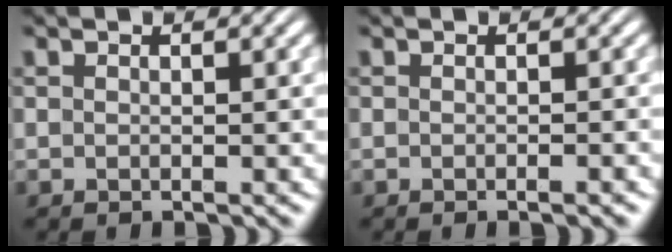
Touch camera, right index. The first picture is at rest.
{"total": 0.8, "force": [-0.7, 0.0, 0.3], "torque": [-0.002, 0.004, -0.013]}